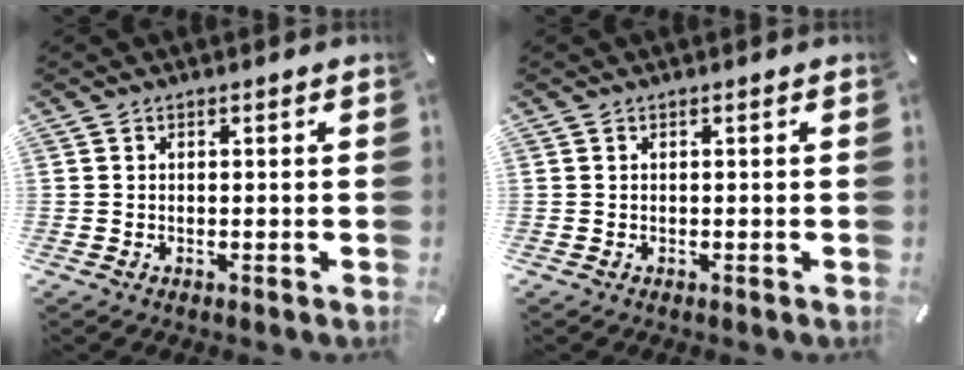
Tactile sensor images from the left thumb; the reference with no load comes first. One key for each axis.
{"total": 0.0}